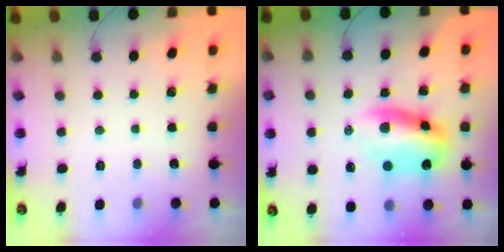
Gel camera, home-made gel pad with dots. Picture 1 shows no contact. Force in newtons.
{"total": 10.8, "press": 10.5, "slide": 2.5}